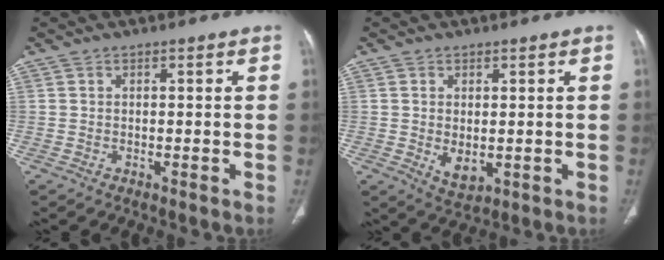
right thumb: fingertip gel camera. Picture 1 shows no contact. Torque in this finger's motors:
{"motor_torque": [-0.29, 0.38, 0.17, 0.45, 0.13]}